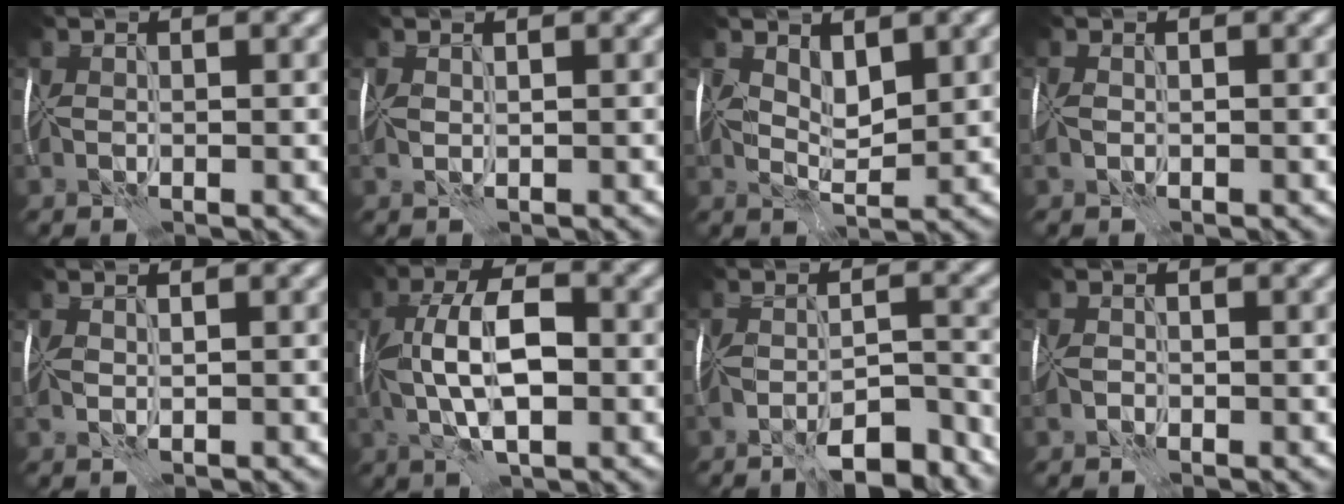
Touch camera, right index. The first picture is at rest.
{"total": 0.5, "force": [0.2, 0.2, 0.4], "torque": [-0.011, 0.002, 0.006]}
{"total": 2.8, "force": [1.2, 1.5, 2.0], "torque": [-0.037, -0.003, 0.025]}
{"total": 1.2, "force": [-0.5, 0.8, 0.8], "torque": [-0.017, -0.002, -0.013]}
{"total": 0.6, "force": [-0.1, 0.3, 0.5], "torque": [-0.014, -0.001, -0.001]}
{"total": 7.2, "force": [-0.4, 3.1, 6.5], "torque": [-0.119, 0.017, -0.013]}
{"total": 6.8, "force": [-5.4, 1.6, 3.9], "torque": [-0.052, 0.005, -0.080]}
{"total": 0.9, "force": [-0.9, 0.3, 0.1], "torque": [-0.001, 0.005, -0.021]}